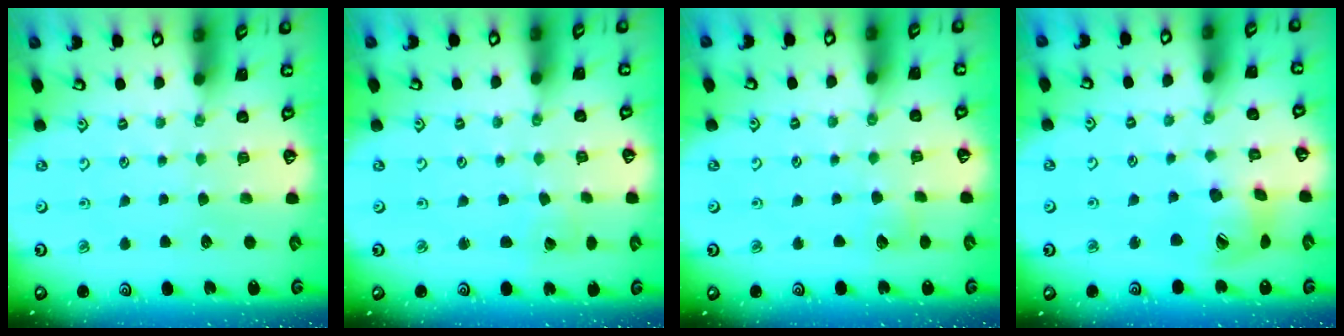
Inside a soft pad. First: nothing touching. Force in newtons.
{"total": 1.6, "press": 1.6, "slide": 0.2}
{"total": 3.7, "press": 3.7, "slide": 0.5}
{"total": 15.6, "press": 15.4, "slide": 2.2}